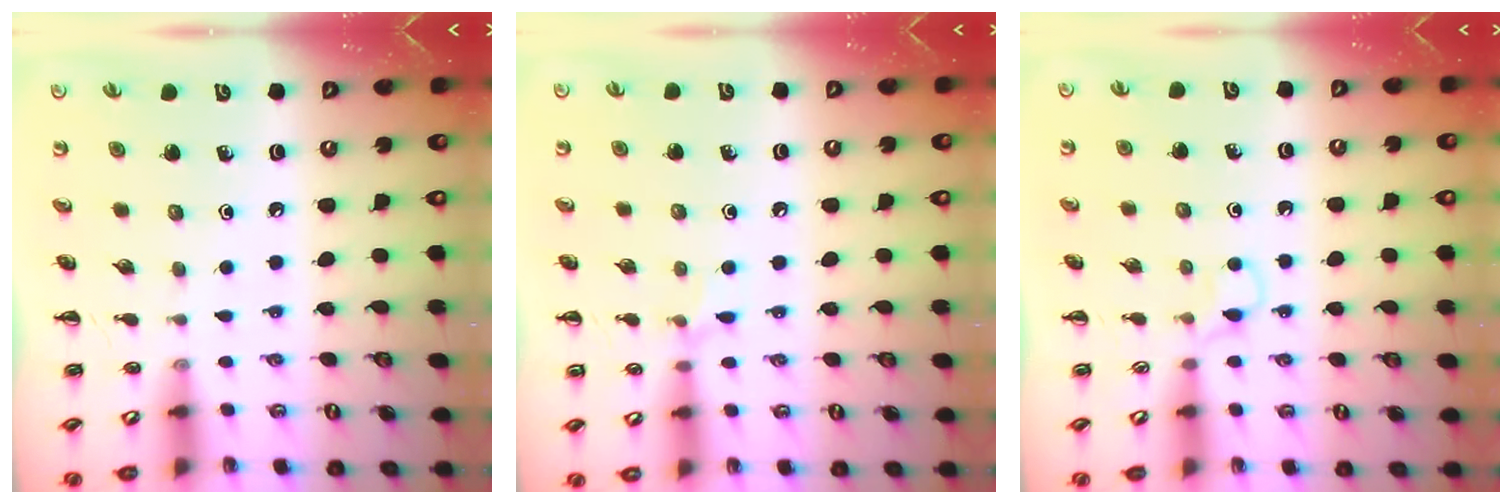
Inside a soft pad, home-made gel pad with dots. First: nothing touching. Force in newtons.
{"total": 5.1, "press": 4.8, "slide": 1.7}
{"total": 3.1, "press": 2.9, "slide": 1.2}